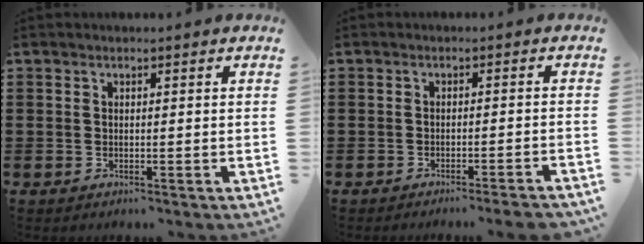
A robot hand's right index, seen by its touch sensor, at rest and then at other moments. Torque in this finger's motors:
{"motor_torque": [1.63, -0.51, 0.26, 0.06]}